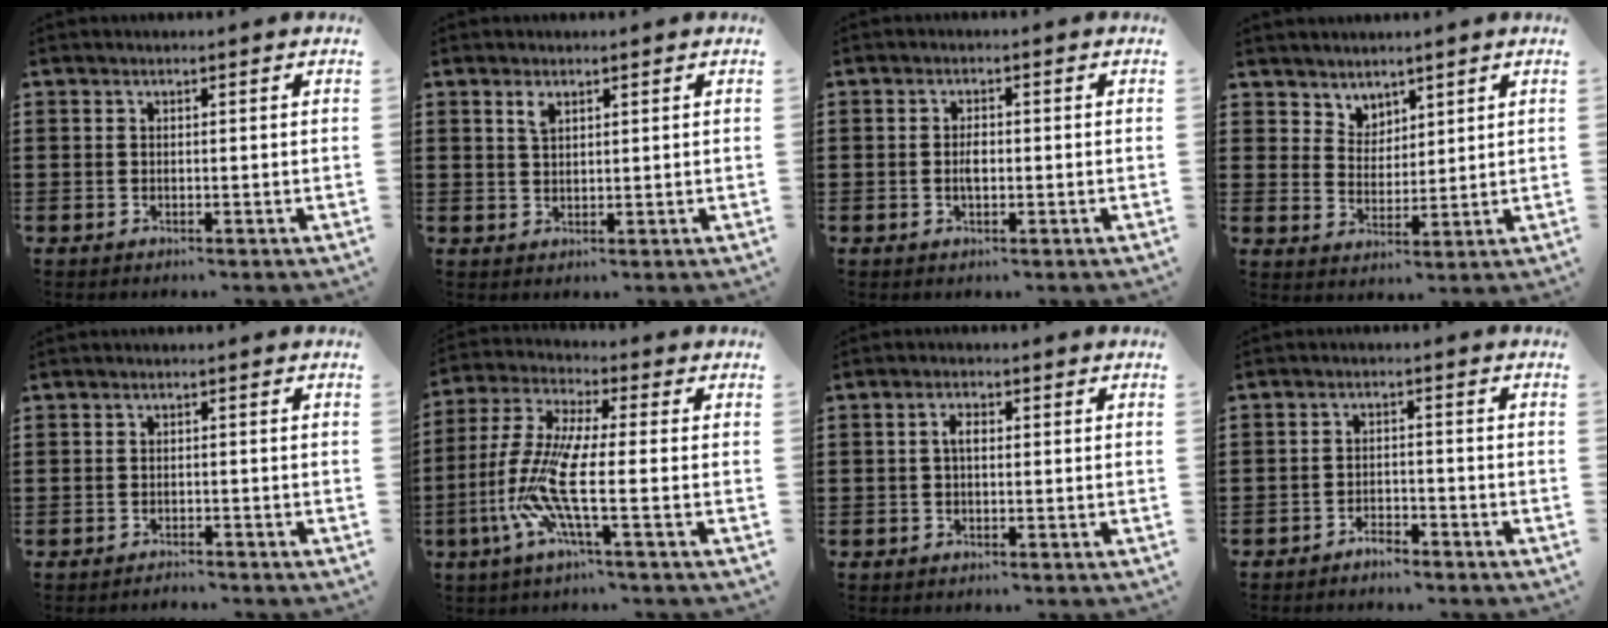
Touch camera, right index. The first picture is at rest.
{"total": 1.9, "force": [1.2, 0.8, 1.2], "torque": [-0.028, 0.003, 0.021]}
{"total": 2.3, "force": [-0.2, 1.0, 2.1], "torque": [-0.040, 0.001, -0.003]}
{"total": 3.8, "force": [3.1, 2.1, -0.4], "torque": [-0.008, -0.002, 0.060]}
{"total": 1.1, "force": [-1.1, 0.1, -0.2], "torque": [0.000, 0.004, -0.026]}
{"total": 11.2, "force": [-3.0, 2.0, 10.6], "torque": [-0.256, -0.029, -0.068]}
{"total": 2.0, "force": [0.1, 0.9, 1.8], "torque": [-0.037, 0.005, 0.000]}
{"total": 2.2, "force": [-2.2, 0.4, 0.2], "torque": [-0.012, 0.004, -0.046]}